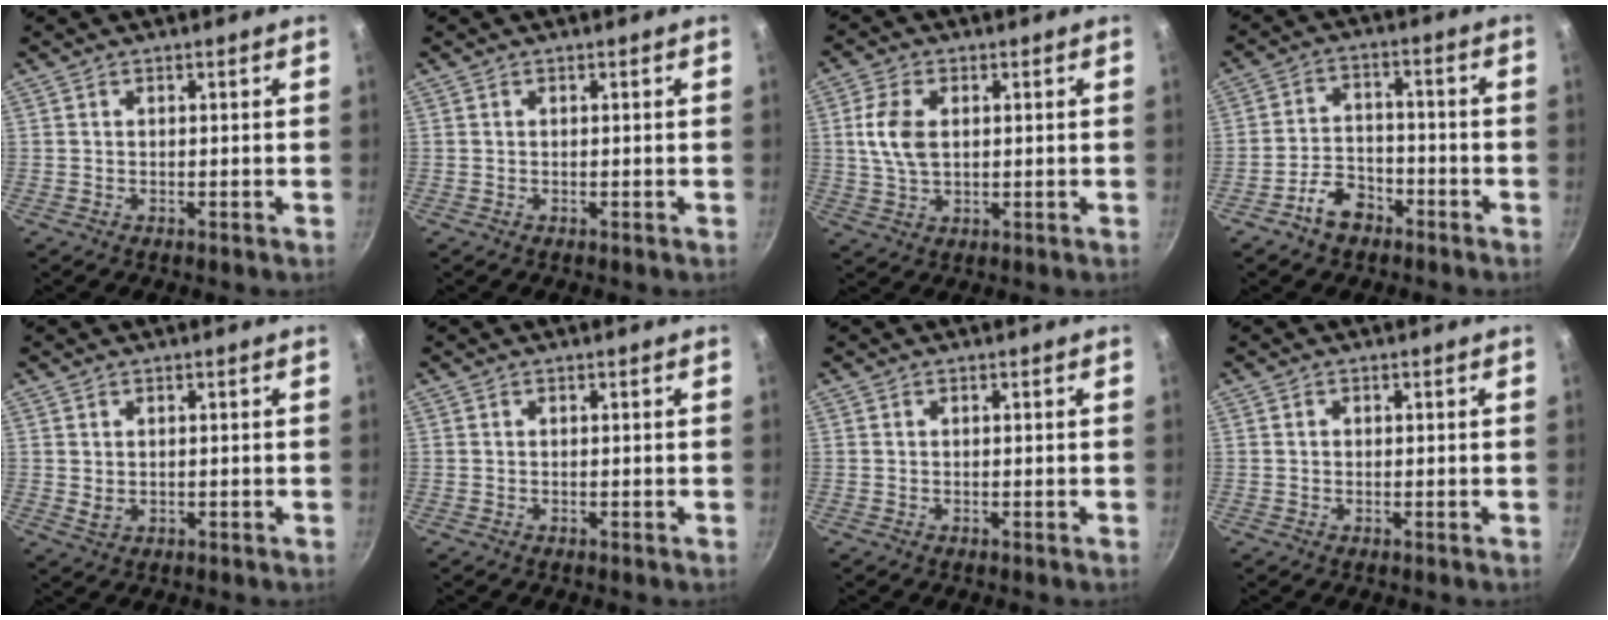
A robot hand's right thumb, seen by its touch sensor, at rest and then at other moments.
{"total": 0.0}
{"total": 7.1, "force": [1.2, 4.3, 5.5], "torque": [-0.104, 0.002, 0.023]}
{"total": 6.8, "force": [-4.3, 4.3, 2.9], "torque": [-0.030, 0.045, -0.077]}
{"total": 1.6, "force": [0.4, 1.1, 1.1], "torque": [-0.017, -0.004, 0.009]}
{"total": 0.0}
{"total": 0.0}
{"total": 0.7, "force": [0.1, 0.6, 0.3], "torque": [-0.002, 0.004, 0.001]}